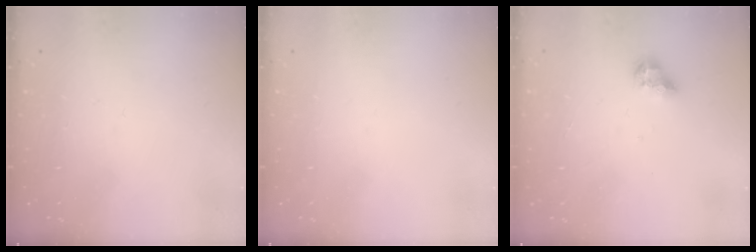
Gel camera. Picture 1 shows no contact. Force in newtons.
{"total": 0.0}
{"total": 8.1, "press": 8.1, "slide": 1.0}